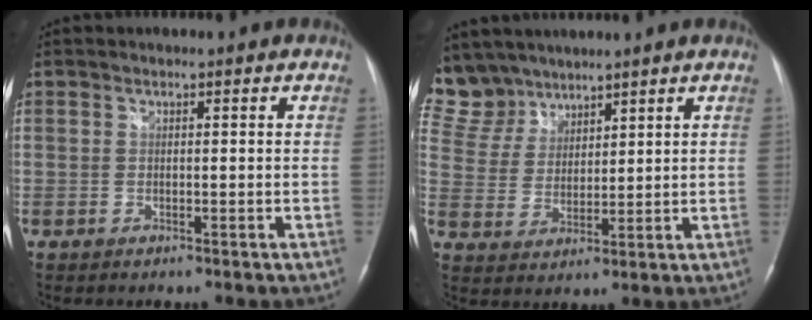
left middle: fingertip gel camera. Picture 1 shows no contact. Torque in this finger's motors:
{"motor_torque": [0.39, -0.39, 0.07, -0.04]}